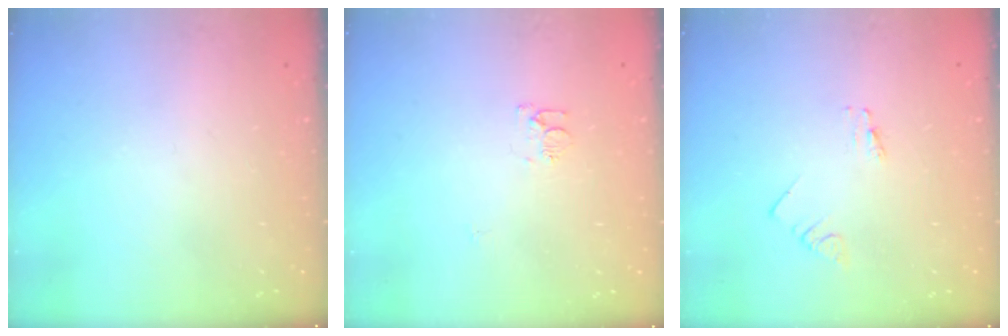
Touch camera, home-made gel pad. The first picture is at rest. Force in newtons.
{"total": 5.5, "press": 5.5, "slide": 0.4}
{"total": 0.7, "press": 0.7, "slide": 0.1}